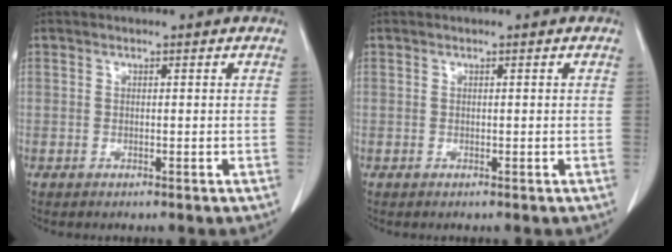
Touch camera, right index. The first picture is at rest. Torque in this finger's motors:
{"motor_torque": [-0.07, 0.03, -0.02, -0.01]}